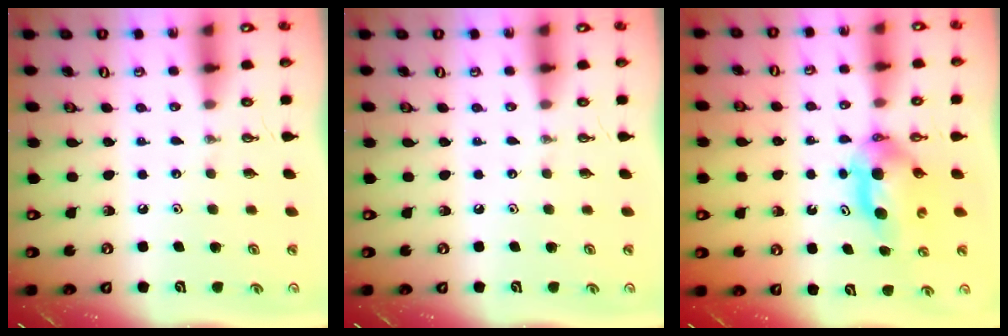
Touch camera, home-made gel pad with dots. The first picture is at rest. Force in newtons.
{"total": 0.0}
{"total": 5.1, "press": 5.1, "slide": 0.7}